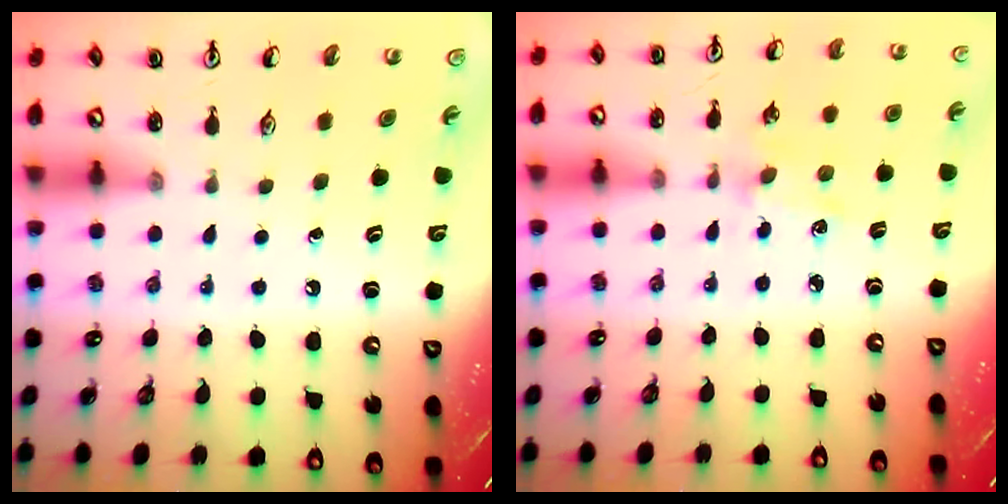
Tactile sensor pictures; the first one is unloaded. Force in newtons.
{"total": 2.9, "press": 2.8, "slide": 0.4}